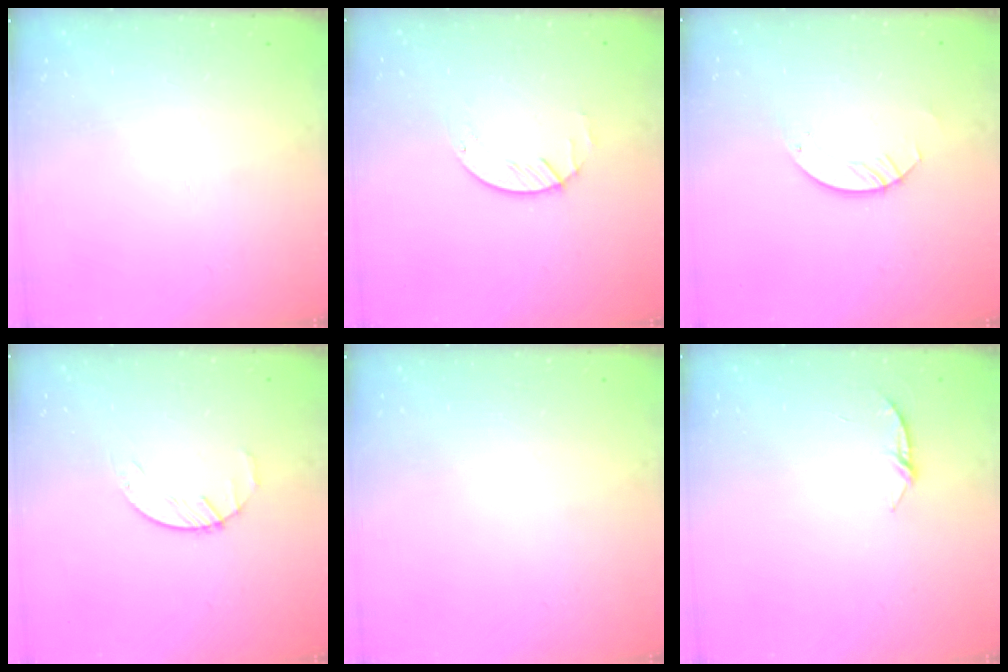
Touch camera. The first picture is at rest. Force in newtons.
{"total": 2.6, "press": 2.6, "slide": 0.3}
{"total": 3.5, "press": 3.5, "slide": 0.4}
{"total": 2.1, "press": 2.1, "slide": 0.3}
{"total": 0.0}
{"total": 4.3, "press": 4.3, "slide": 0.4}